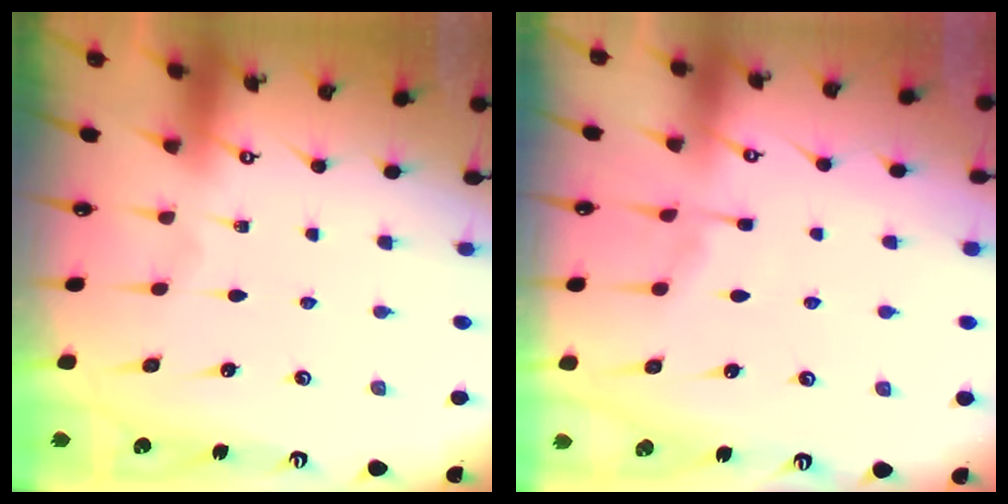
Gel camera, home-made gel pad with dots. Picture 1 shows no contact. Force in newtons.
{"total": 3.5, "press": 3.4, "slide": 0.6}